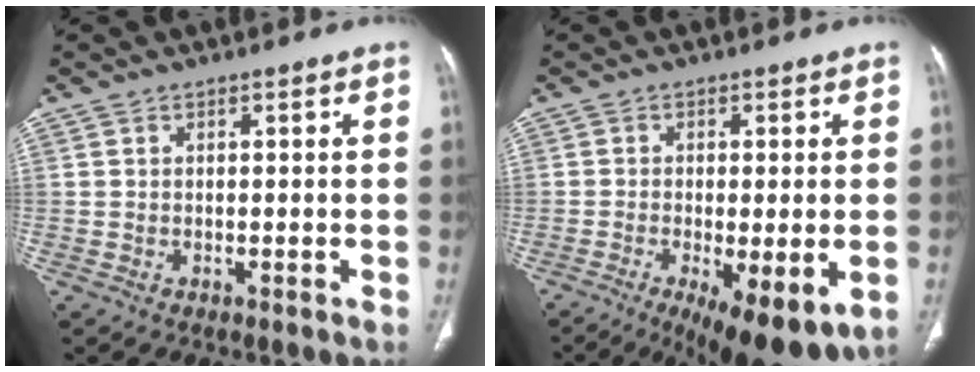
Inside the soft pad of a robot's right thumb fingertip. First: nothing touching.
{"total": 13.6, "force": [-5.7, 4.3, 11.5], "torque": [-0.162, -0.015, -0.079]}